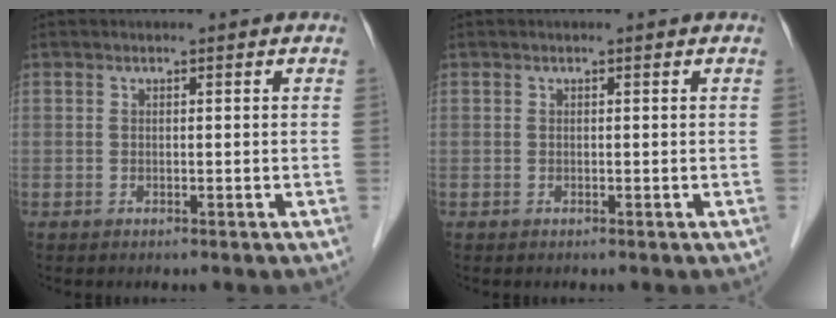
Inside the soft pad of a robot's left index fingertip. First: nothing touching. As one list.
[{"total": 0.0}]